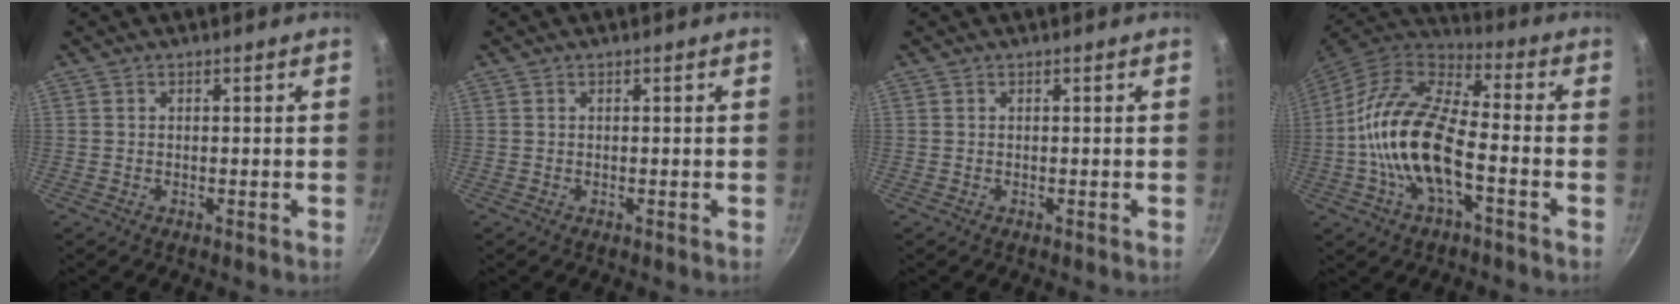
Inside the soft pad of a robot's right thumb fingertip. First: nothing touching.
{"total": 0.0}
{"total": 0.0}
{"total": 17.7, "force": [-3.8, 8.1, 15.3], "torque": [-0.283, 0.037, -0.085]}